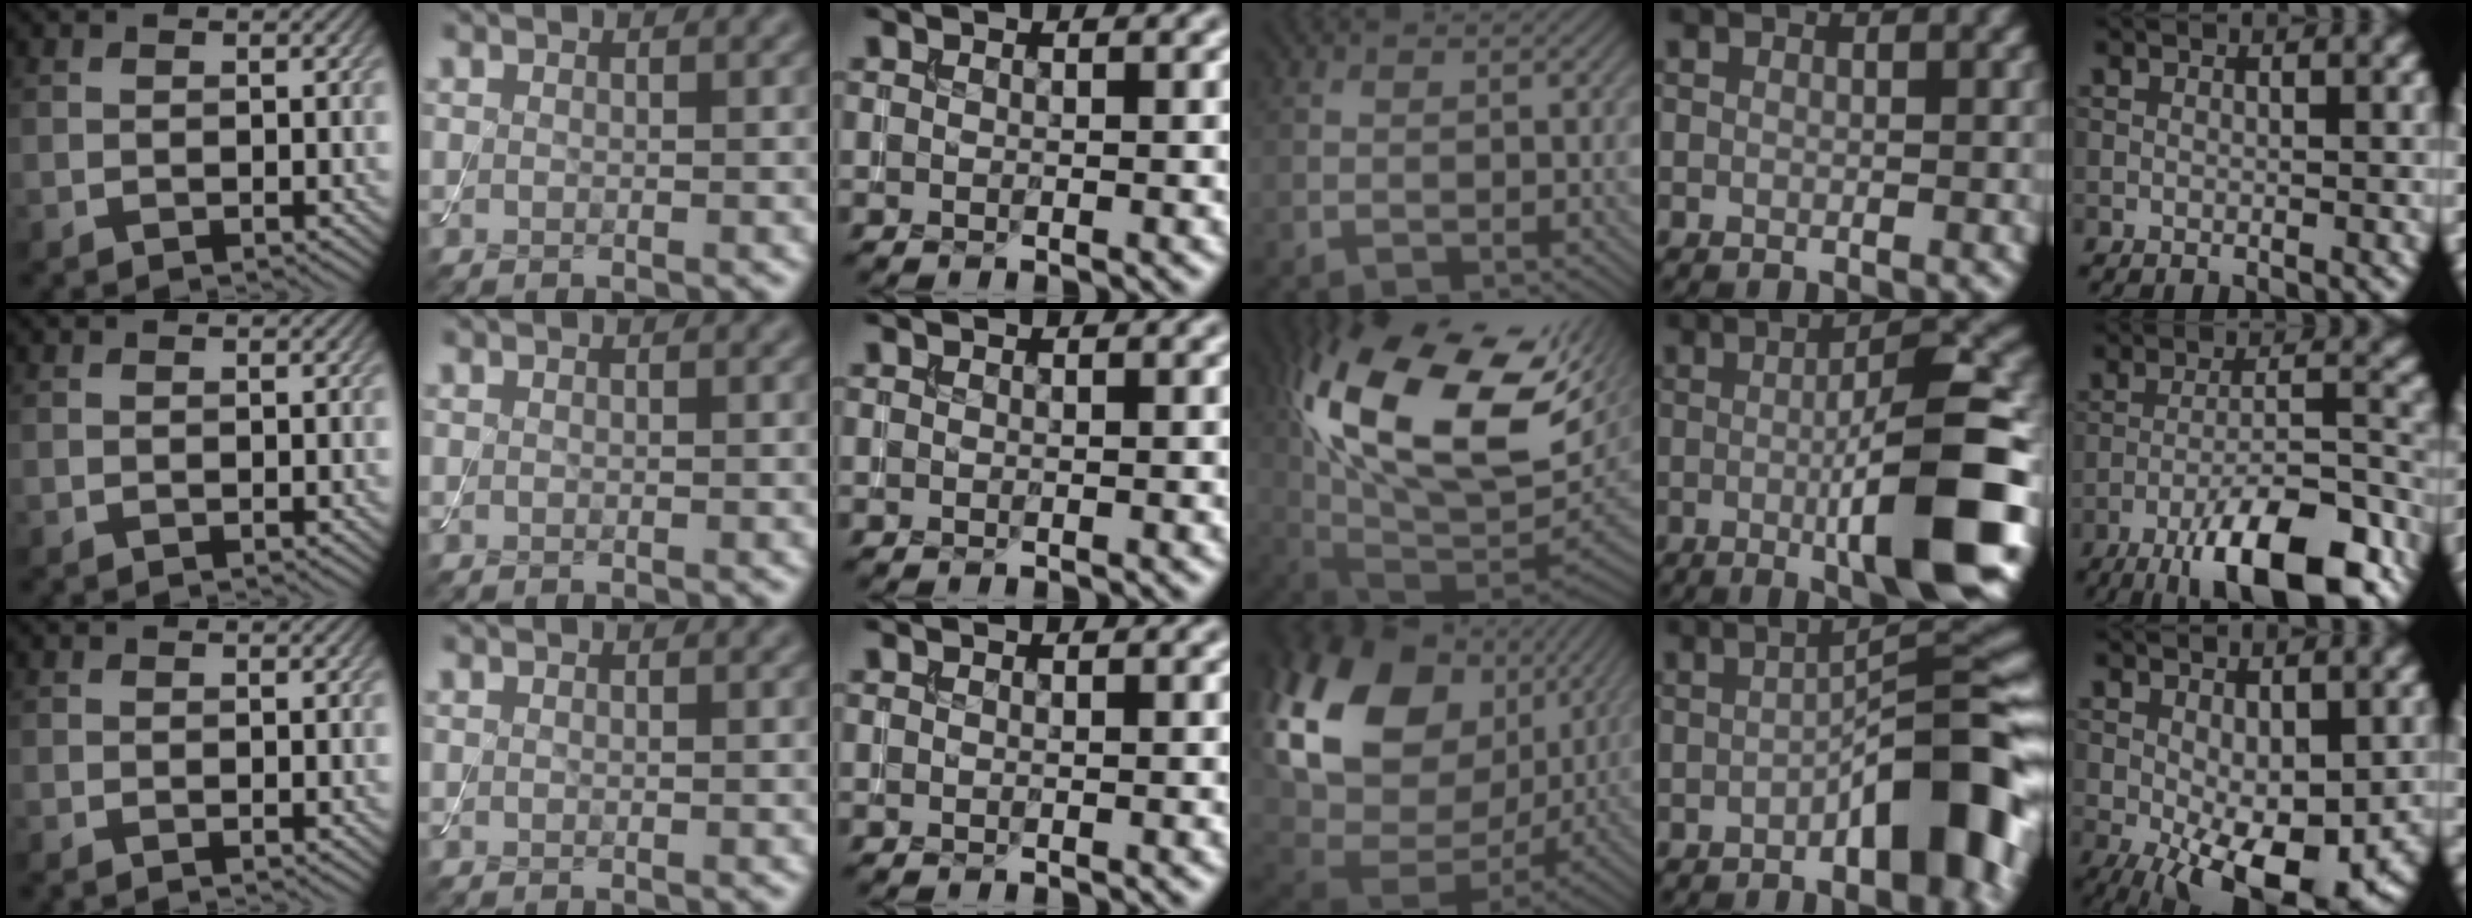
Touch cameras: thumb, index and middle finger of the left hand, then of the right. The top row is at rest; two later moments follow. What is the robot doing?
{"motion": "assemble", "object": "toy tower of hanoi"}